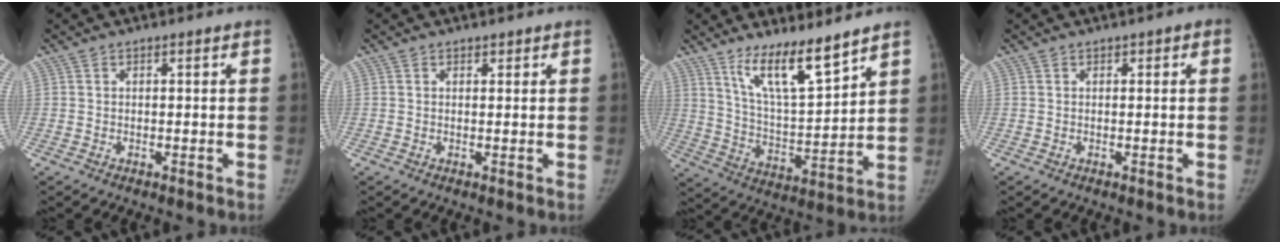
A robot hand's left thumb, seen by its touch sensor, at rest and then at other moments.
{"total": 0.8, "force": [0.6, 0.5, 0.3], "torque": [0.004, -0.004, 0.007]}
{"total": 12.3, "force": [9.2, 2.2, 7.9], "torque": [-0.123, -0.071, 0.175]}
{"total": 1.3, "force": [0.5, 0.6, 1.1], "torque": [-0.011, 0.008, 0.006]}